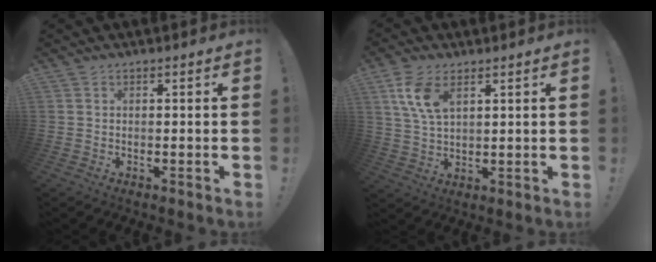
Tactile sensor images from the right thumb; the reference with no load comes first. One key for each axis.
{"total": 8.7, "fx": 4.2, "fy": 4.4, "fz": 6.3, "tx": -0.123, "ty": -0.013, "tz": 0.076}